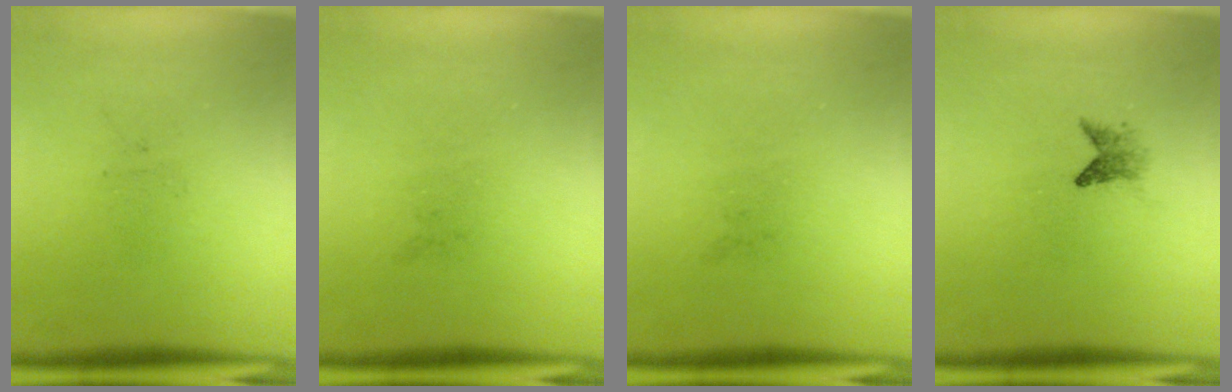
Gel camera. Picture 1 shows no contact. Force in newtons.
{"total": 0.0}
{"total": 0.0}
{"total": 1.6}